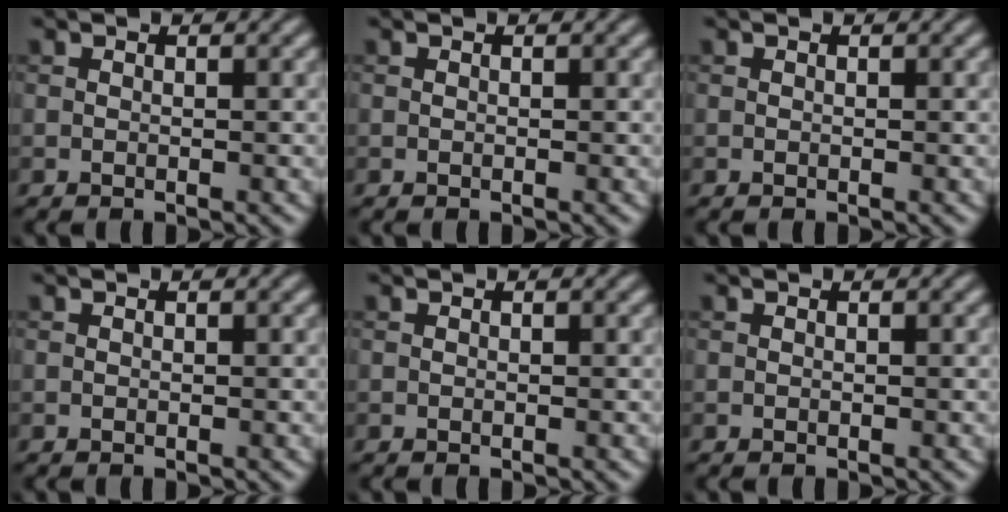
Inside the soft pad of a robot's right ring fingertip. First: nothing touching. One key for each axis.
{"total": 0.0}
{"total": 0.0}
{"total": 0.0}
{"total": 0.0}
{"total": 0.0}